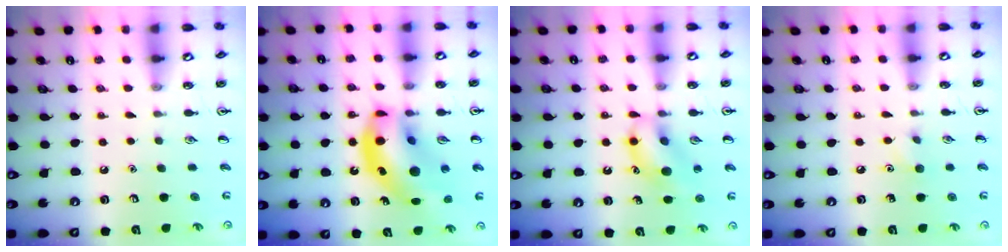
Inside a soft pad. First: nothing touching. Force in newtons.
{"total": 17.5, "press": 16.7, "slide": 5.0}
{"total": 12.2, "press": 12.0, "slide": 1.8}
{"total": 5.4, "press": 5.3, "slide": 1.1}